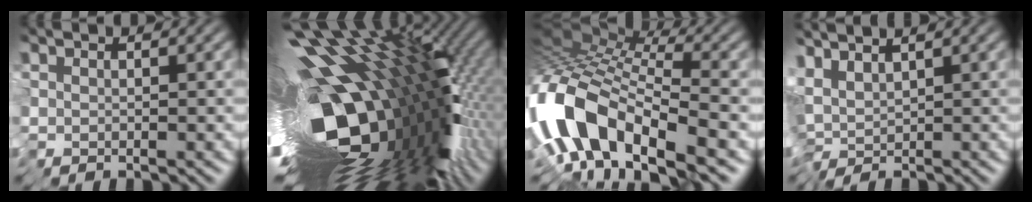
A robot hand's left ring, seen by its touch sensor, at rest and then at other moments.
{"total": 17.1, "force": [-2.8, 7.3, 15.2], "torque": [-0.245, -0.032, -0.041]}
{"total": 12.4, "force": [-5.5, 5.6, 9.6], "torque": [-0.216, -0.002, -0.104]}
{"total": 2.2, "force": [0.8, 0.0, 2.1], "torque": [-0.039, 0.008, 0.007]}